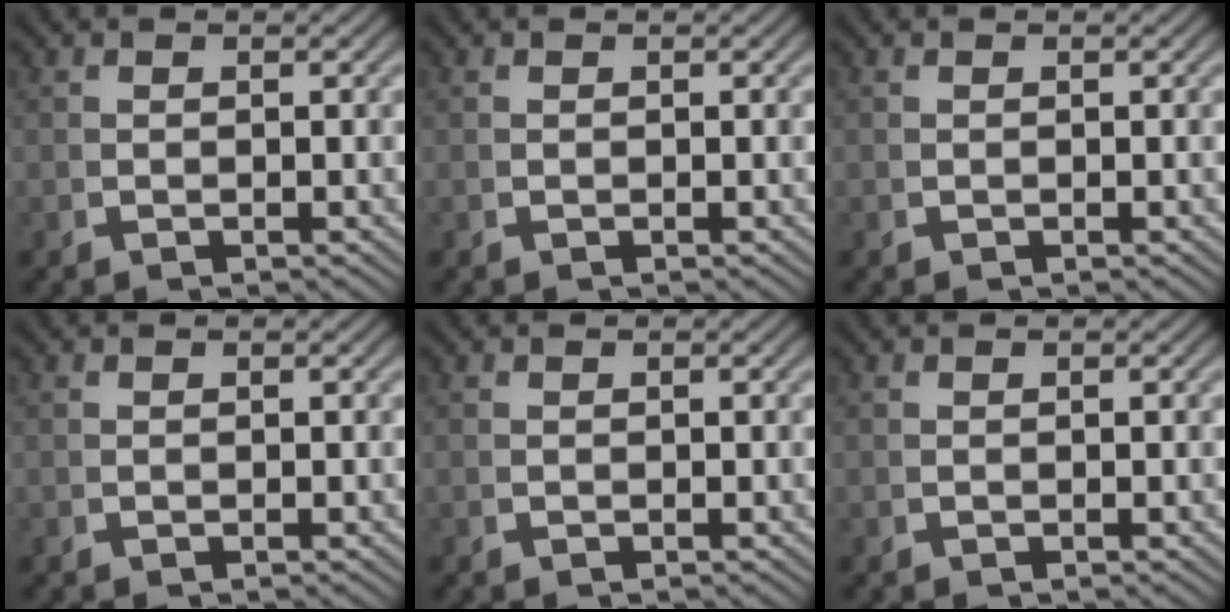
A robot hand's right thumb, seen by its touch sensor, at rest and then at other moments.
{"total": 0.0}
{"total": 0.0}
{"total": 0.0}
{"total": 0.0}
{"total": 0.0}